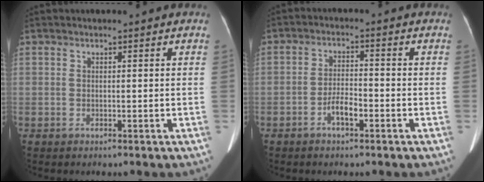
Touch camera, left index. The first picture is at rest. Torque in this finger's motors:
{"motor_torque": [0.10, 0.07, -0.02, 0.00]}